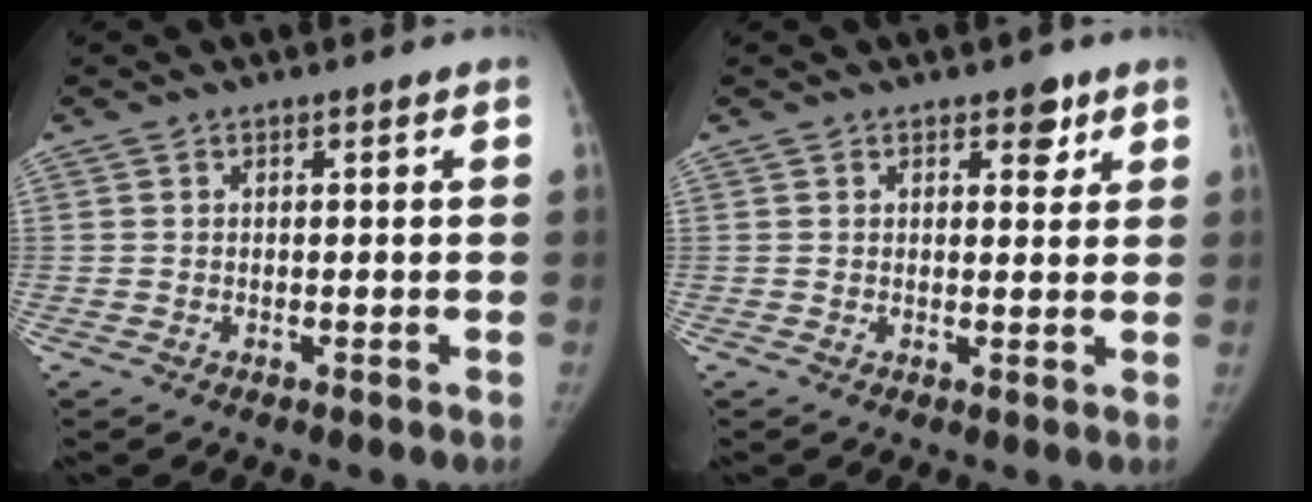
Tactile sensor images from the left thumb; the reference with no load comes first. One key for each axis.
{"total": 3.2, "fx": 2.0, "fy": 1.8, "fz": 1.8, "tx": -0.002, "ty": -0.010, "tz": 0.026}